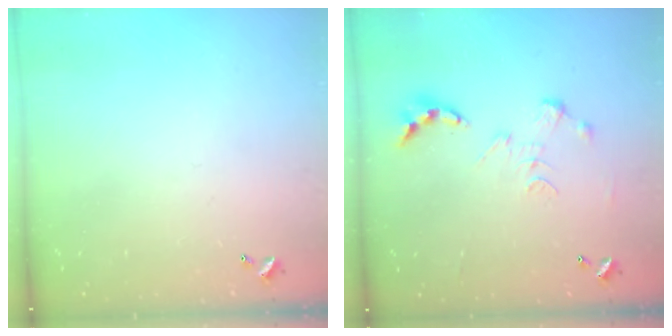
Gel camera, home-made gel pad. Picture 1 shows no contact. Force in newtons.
{"total": 0.0}